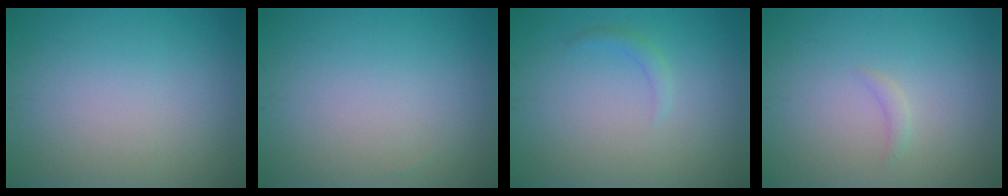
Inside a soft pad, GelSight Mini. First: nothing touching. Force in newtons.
{"total": 0.0}
{"total": 1.0, "press": 1.0, "slide": 0.1}
{"total": 0.8, "press": 0.7, "slide": 0.2}